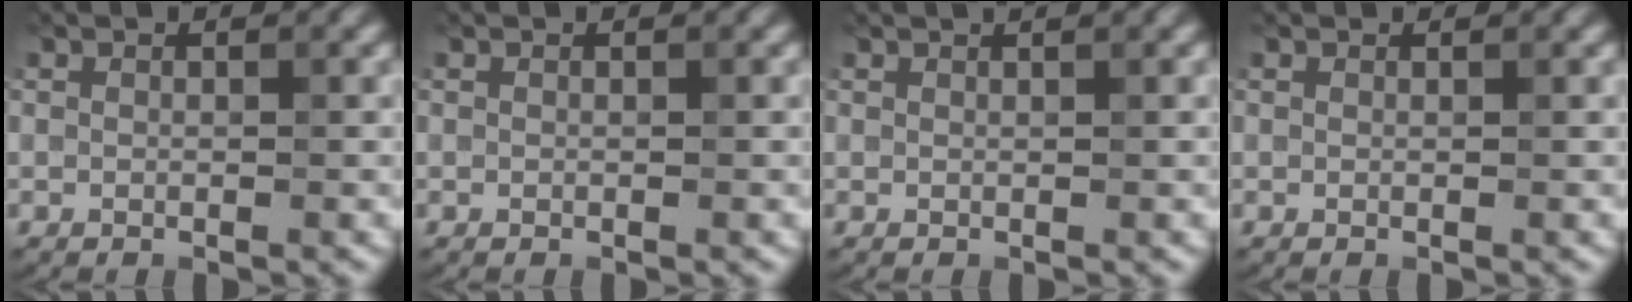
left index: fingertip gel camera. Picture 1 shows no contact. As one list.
[{"total": 0.0}, {"total": 1.0, "force": [0.8, 0.2, 0.5], "torque": [-0.008, -0.003, 0.004]}, {"total": 0.7, "force": [0.7, 0.1, 0.1], "torque": [-0.006, -0.003, 0.009]}]